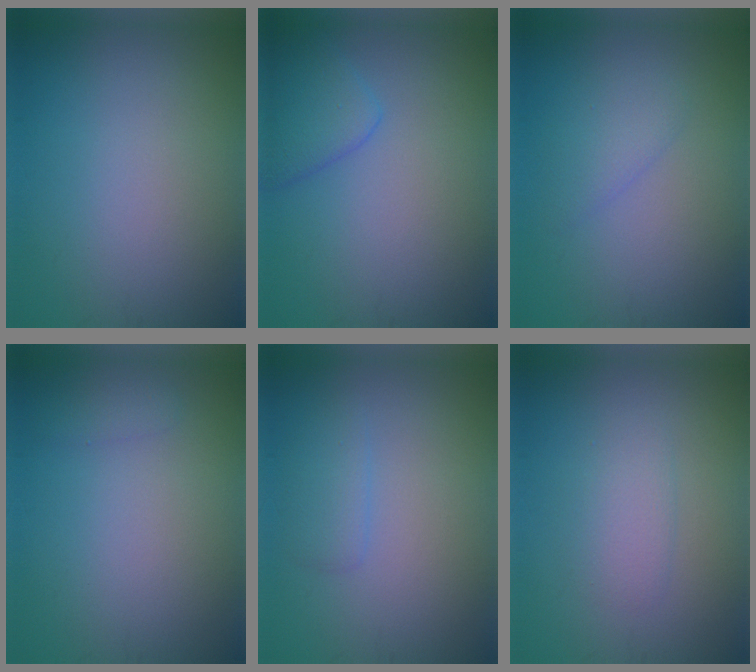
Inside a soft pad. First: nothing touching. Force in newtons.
{"total": 2.9, "press": 2.9, "slide": 0.2}
{"total": 1.9, "press": 1.9, "slide": 0.1}
{"total": 0.8, "press": 0.8, "slide": 0.0}
{"total": 1.6, "press": 1.6, "slide": 0.2}
{"total": 2.0, "press": 2.0, "slide": 0.1}